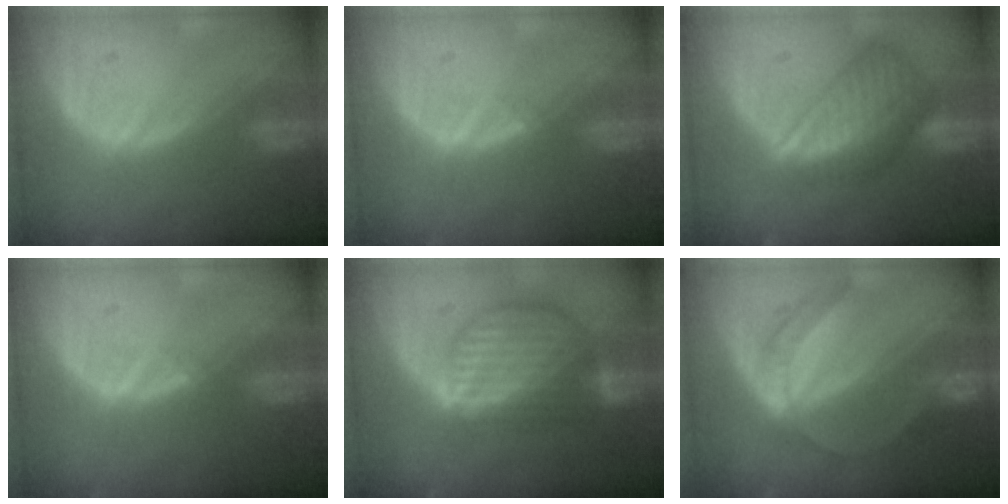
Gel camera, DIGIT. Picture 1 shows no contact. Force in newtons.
{"total": 0.7, "press": 0.5, "slide": 0.4}
{"total": 8.6, "press": 7.5, "slide": 4.1}
{"total": 0.7, "press": 0.5, "slide": 0.4}
{"total": 9.2, "press": 7.9, "slide": 4.7}
{"total": 6.7, "press": 5.5, "slide": 3.9}